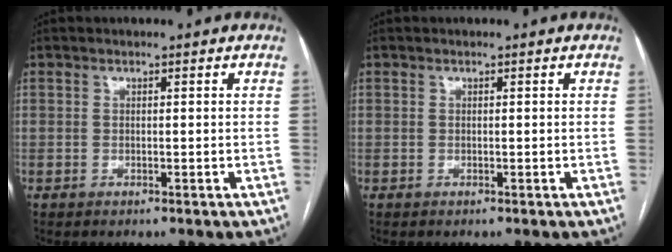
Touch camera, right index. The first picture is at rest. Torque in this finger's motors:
{"motor_torque": [0.00, 0.00, 0.00, 0.00]}